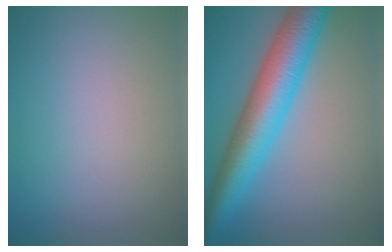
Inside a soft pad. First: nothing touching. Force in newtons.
{"total": 8.4, "press": 8.4, "slide": 0.2}